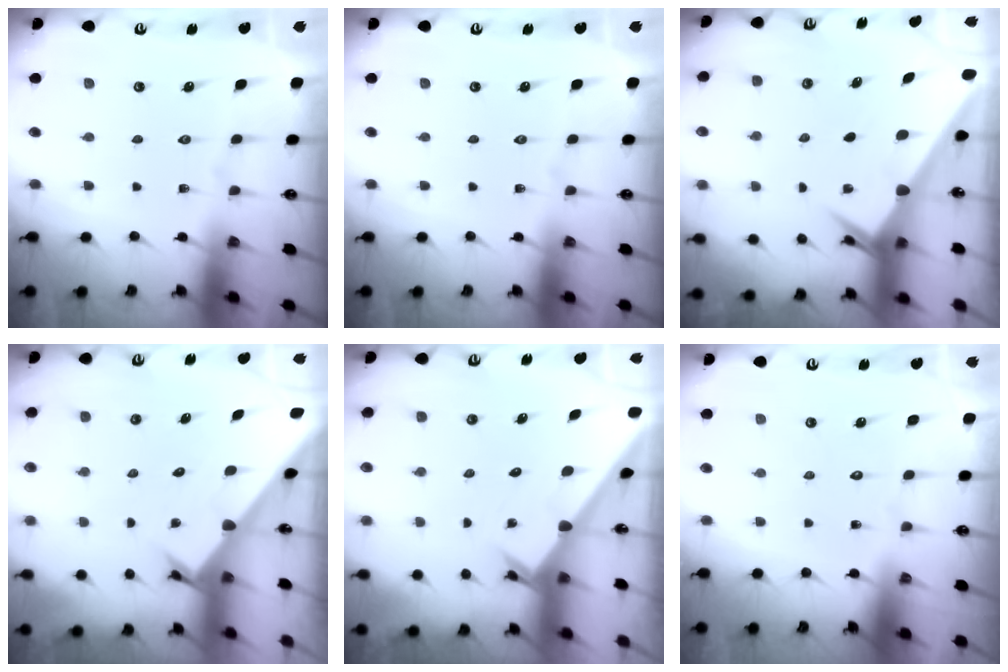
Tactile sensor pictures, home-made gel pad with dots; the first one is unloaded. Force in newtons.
{"total": 0.0}
{"total": 2.6, "press": 2.6, "slide": 0.2}
{"total": 2.3, "press": 2.3, "slide": 0.2}
{"total": 1.5, "press": 1.5, "slide": 0.1}
{"total": 1.6, "press": 1.6, "slide": 0.1}